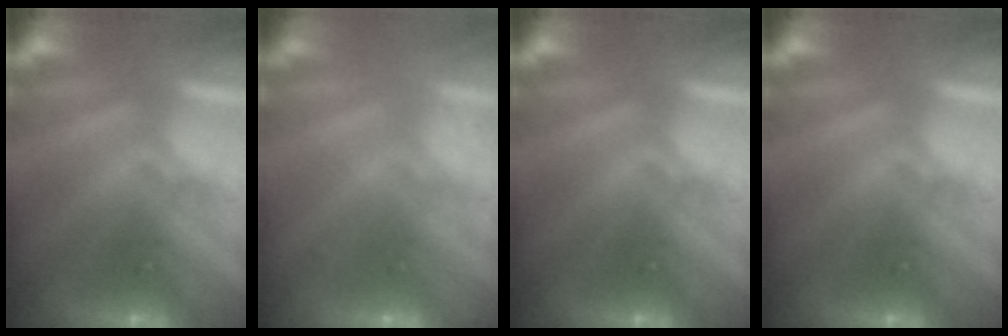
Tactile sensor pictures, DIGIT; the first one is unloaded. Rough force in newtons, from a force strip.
{"total": 2.1}
{"total": 0.0}
{"total": 0.0}